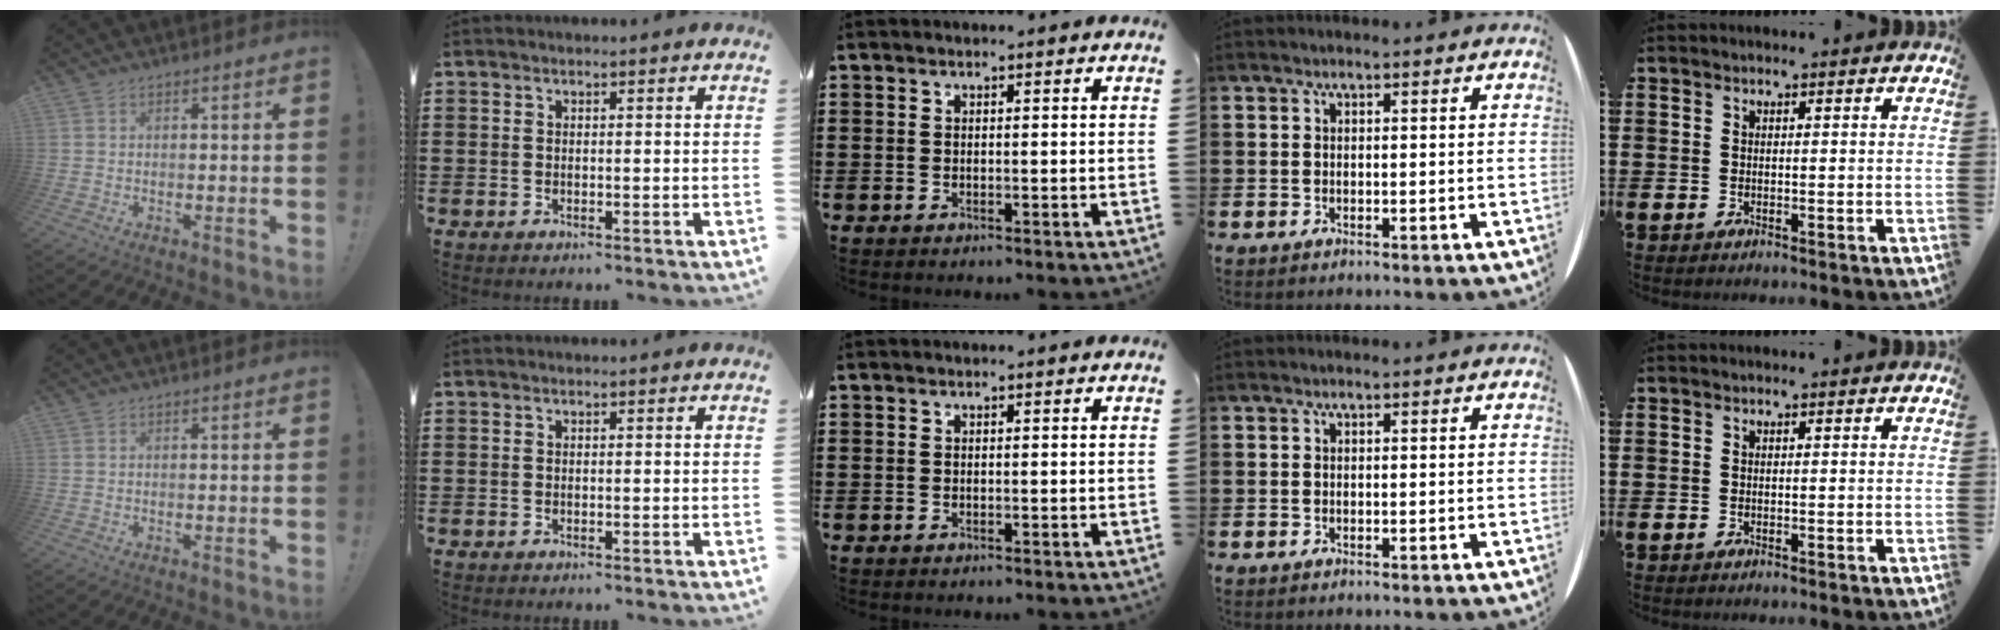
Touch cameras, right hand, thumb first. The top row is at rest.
{}